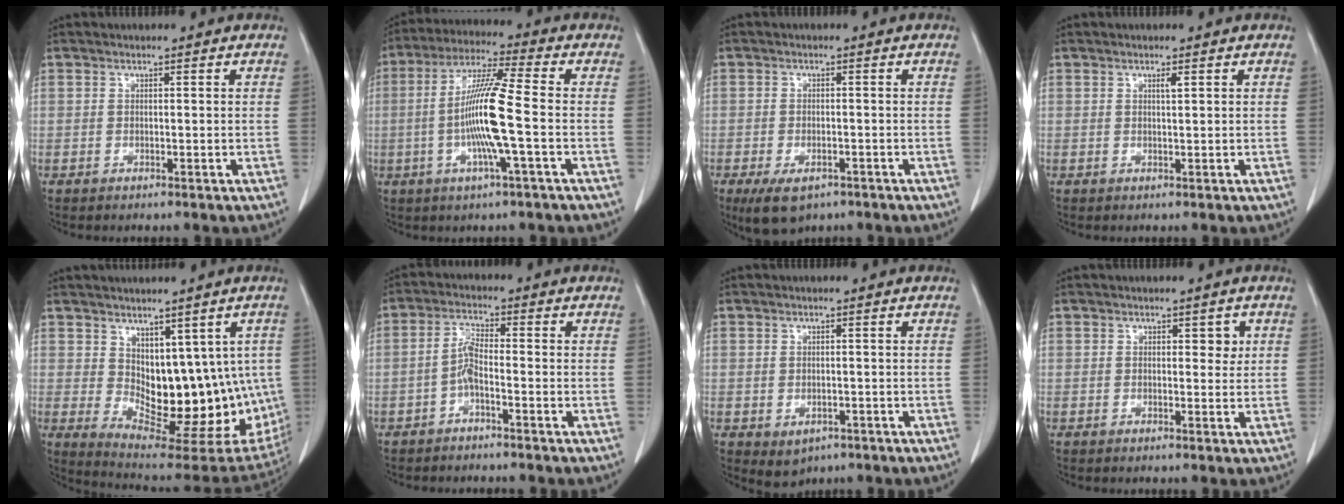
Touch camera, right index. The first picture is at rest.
{"total": 11.7, "force": [-1.8, -0.3, 11.6], "torque": [-0.225, 0.000, -0.041]}
{"total": 5.8, "force": [-3.7, 2.8, 3.5], "torque": [-0.058, -0.007, -0.052]}
{"total": 0.9, "force": [0.5, 0.0, 0.7], "torque": [-0.016, -0.001, 0.009]}
{"total": 16.7, "force": [0.7, 8.9, 14.1], "torque": [-0.184, -0.010, 0.036]}
{"total": 3.5, "force": [-1.5, 0.7, 3.1], "torque": [-0.064, 0.007, -0.032]}
{"total": 2.7, "force": [-1.1, 2.0, 1.5], "torque": [-0.015, -0.002, 0.001]}
{"total": 1.9, "force": [0.7, 1.2, 1.3], "torque": [-0.009, 0.000, 0.008]}